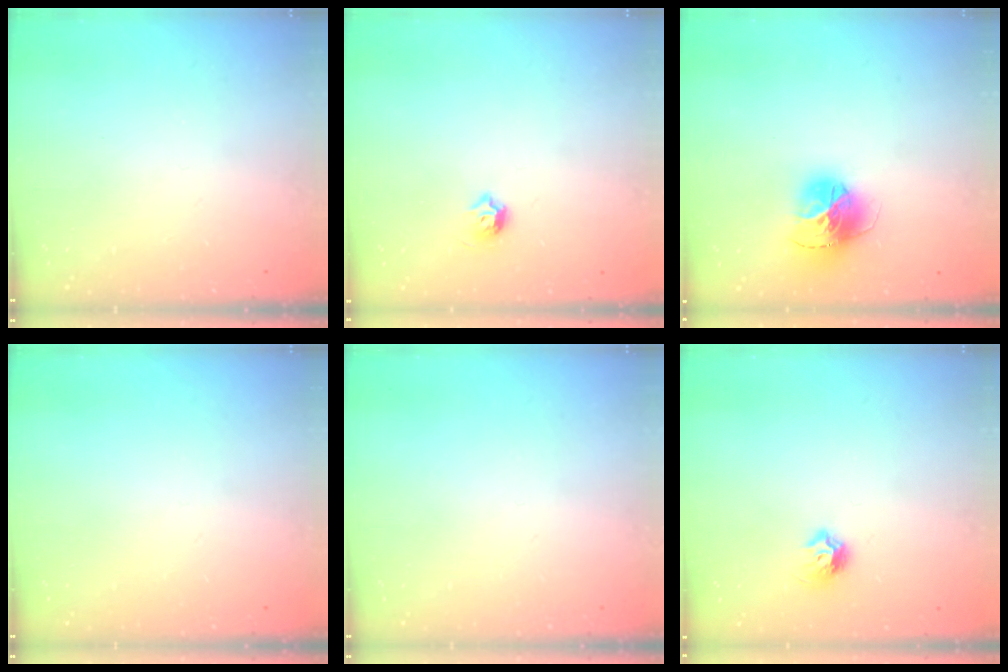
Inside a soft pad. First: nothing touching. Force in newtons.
{"total": 4.7, "press": 4.6, "slide": 1.2}
{"total": 15.1, "press": 15.0, "slide": 1.5}
{"total": 0.0}
{"total": 0.0}
{"total": 5.1, "press": 5.0, "slide": 1.0}